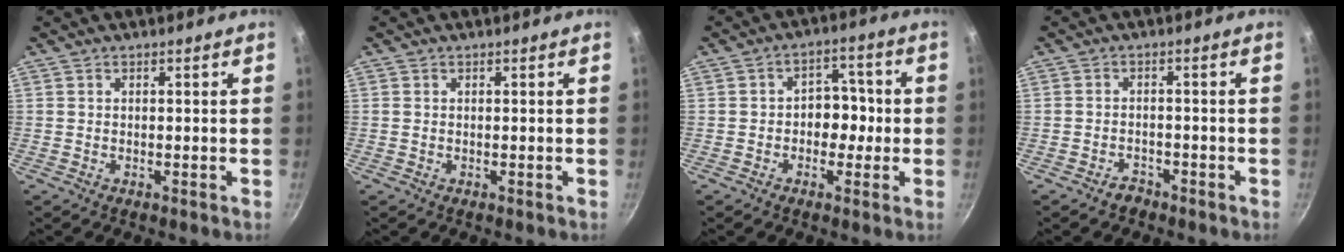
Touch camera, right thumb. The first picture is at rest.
{"total": 0.0}
{"total": 6.3, "force": [-0.9, 4.9, 3.9], "torque": [0.005, 0.021, -0.018]}
{"total": 2.3, "force": [-1.9, 1.3, 0.4], "torque": [0.006, 0.028, -0.024]}